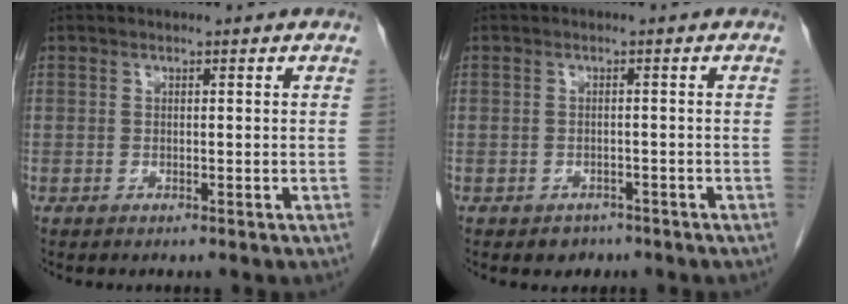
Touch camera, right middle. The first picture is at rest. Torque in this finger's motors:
{"motor_torque": [-0.36, 0.11, -0.04, 0.00]}